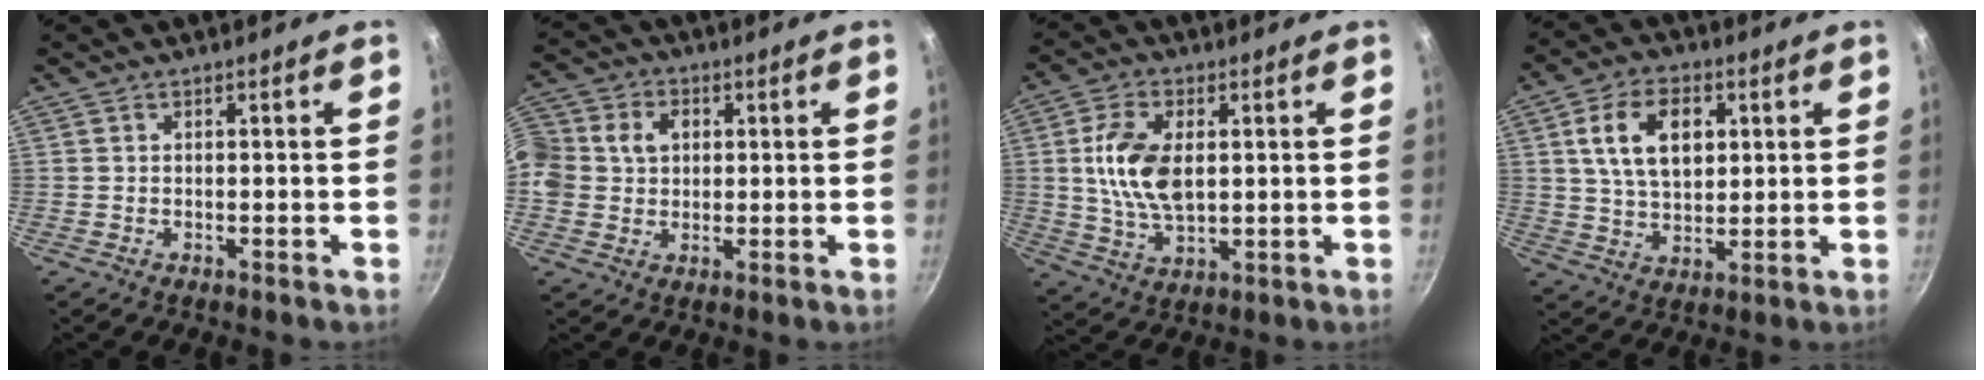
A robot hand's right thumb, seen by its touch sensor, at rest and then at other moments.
{"total": 13.8, "force": [1.7, 12.0, 6.6], "torque": [-0.159, 0.038, 0.021]}
{"total": 11.7, "force": [1.7, 6.7, 9.4], "torque": [-0.171, -0.004, 0.034]}
{"total": 12.3, "force": [3.3, 7.9, 8.8], "torque": [-0.134, -0.002, 0.058]}